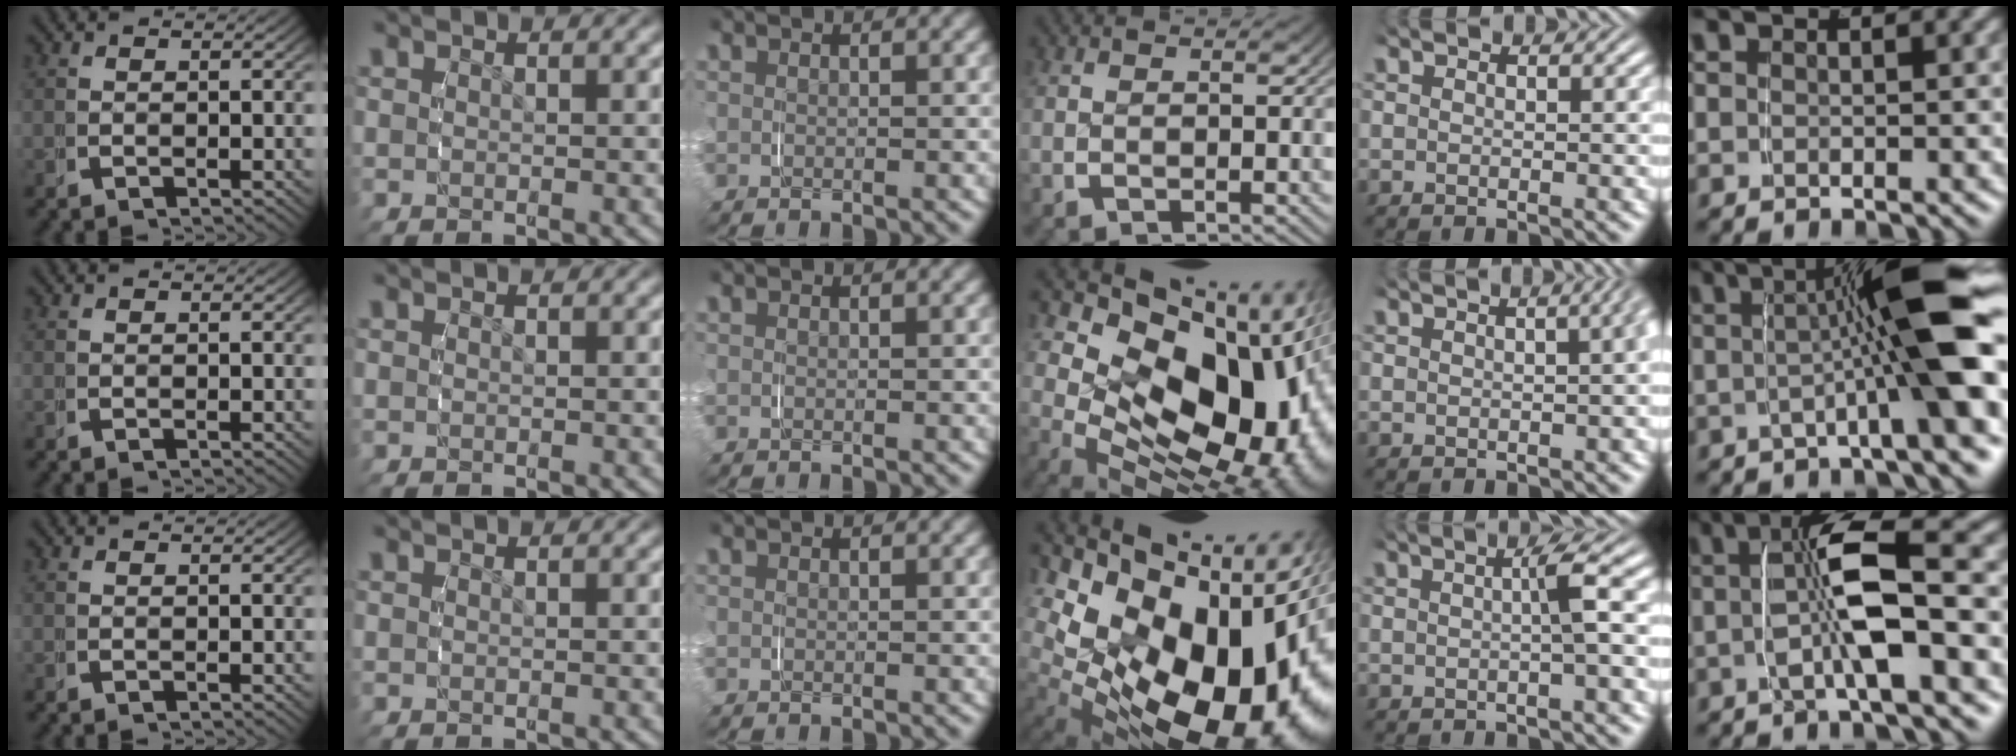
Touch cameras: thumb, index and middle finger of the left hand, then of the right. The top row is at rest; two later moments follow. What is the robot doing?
{"motion": "grasp_and_lifting", "object": "phone"}